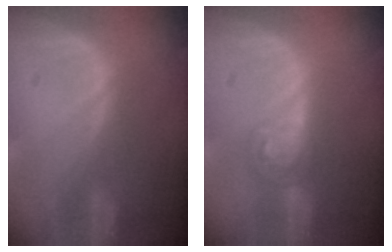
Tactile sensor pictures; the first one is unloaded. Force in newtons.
{"total": 5.1, "press": 4.5, "slide": 2.5}